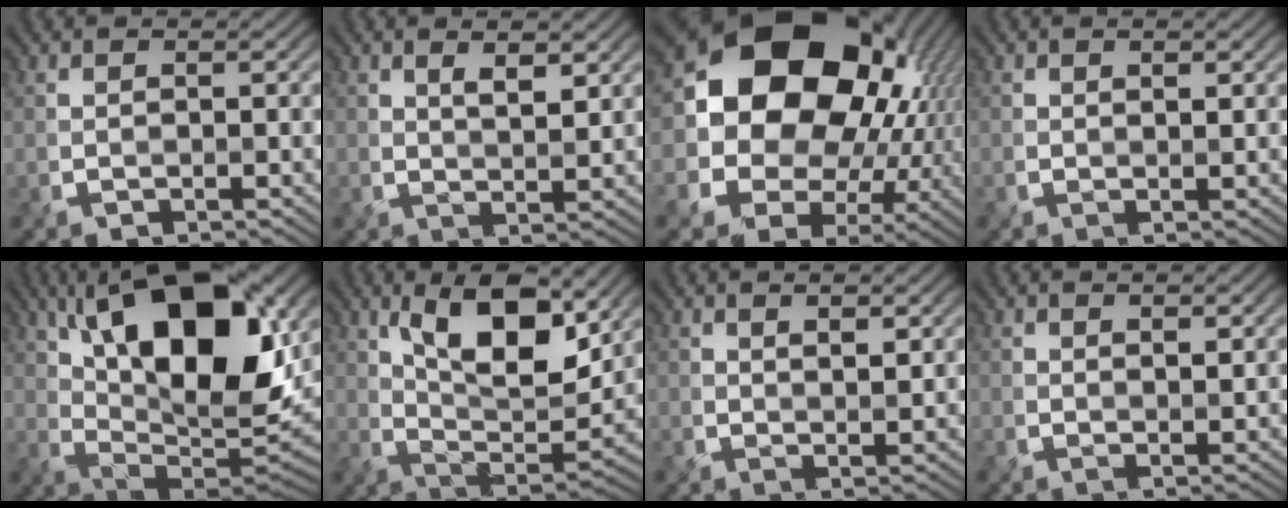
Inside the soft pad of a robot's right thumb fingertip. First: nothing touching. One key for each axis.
{"total": 3.3, "fx": 1.8, "fy": 1.0, "fz": 2.5, "tx": -0.043, "ty": -0.014, "tz": 0.038}
{"total": 18.5, "fx": 3.3, "fy": 14.3, "fz": 11.2, "tx": -0.193, "ty": -0.011, "tz": 0.069}
{"total": 0.8, "fx": 0.5, "fy": 0.3, "fz": 0.5, "tx": -0.010, "ty": -0.006, "tz": 0.011}
{"total": 18.1, "fx": 7.7, "fy": 8.6, "fz": 14.0, "tx": -0.248, "ty": 0.010, "tz": 0.133}
{"total": 12.4, "fx": 5.9, "fy": 5.3, "fz": 9.5, "tx": -0.164, "ty": -0.014, "tz": 0.108}
{"total": 2.2, "fx": 1.3, "fy": 0.7, "fz": 1.6, "tx": -0.024, "ty": -0.013, "tz": 0.029}
{"total": 1.1, "fx": 0.8, "fy": 0.3, "fz": 0.8, "tx": -0.014, "ty": -0.007, "tz": 0.016}